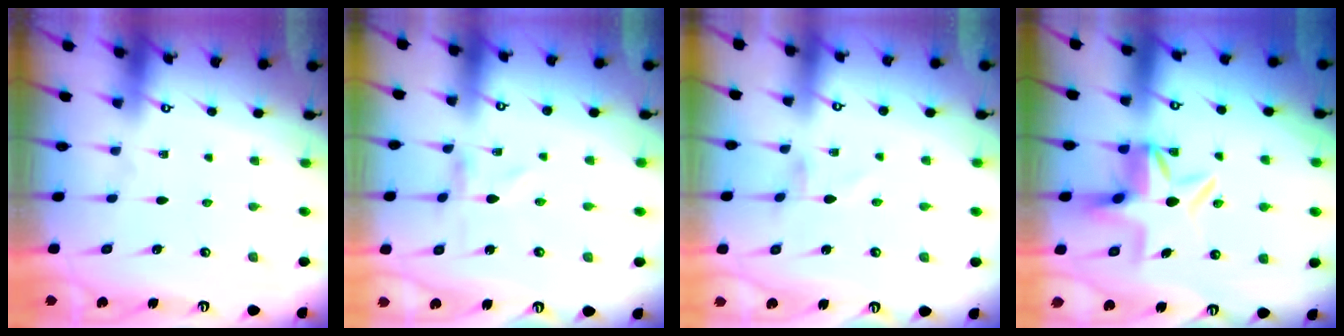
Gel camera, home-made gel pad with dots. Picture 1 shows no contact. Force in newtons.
{"total": 0.0}
{"total": 0.0}
{"total": 6.6, "press": 6.0, "slide": 2.7}